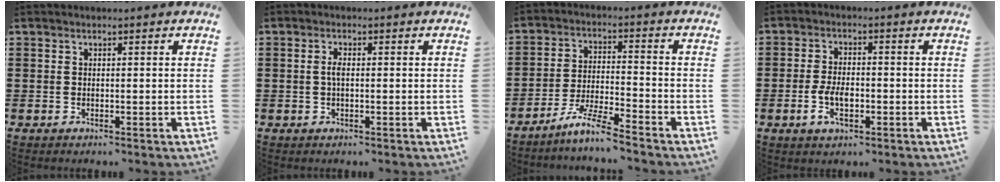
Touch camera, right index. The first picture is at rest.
{"total": 1.9, "force": [-0.1, 0.6, 1.8], "torque": [-0.041, -0.001, -0.005]}
{"total": 6.4, "force": [-5.6, -0.3, 3.1], "torque": [-0.081, -0.015, -0.113]}
{"total": 4.5, "force": [-1.3, 2.3, 3.7], "torque": [-0.088, -0.002, -0.027]}